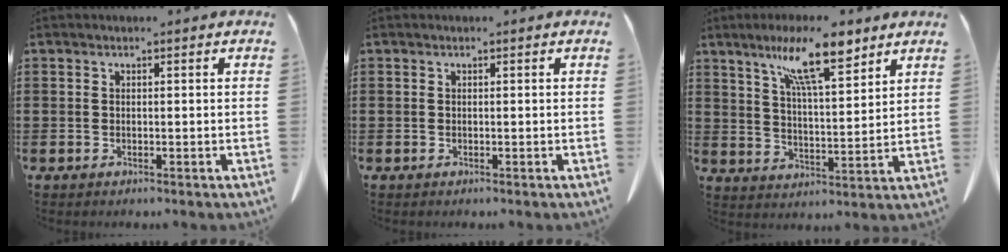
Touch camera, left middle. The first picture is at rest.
{"total": 0.0}
{"total": 10.8, "force": [7.6, 2.3, 7.2], "torque": [-0.132, -0.024, 0.129]}